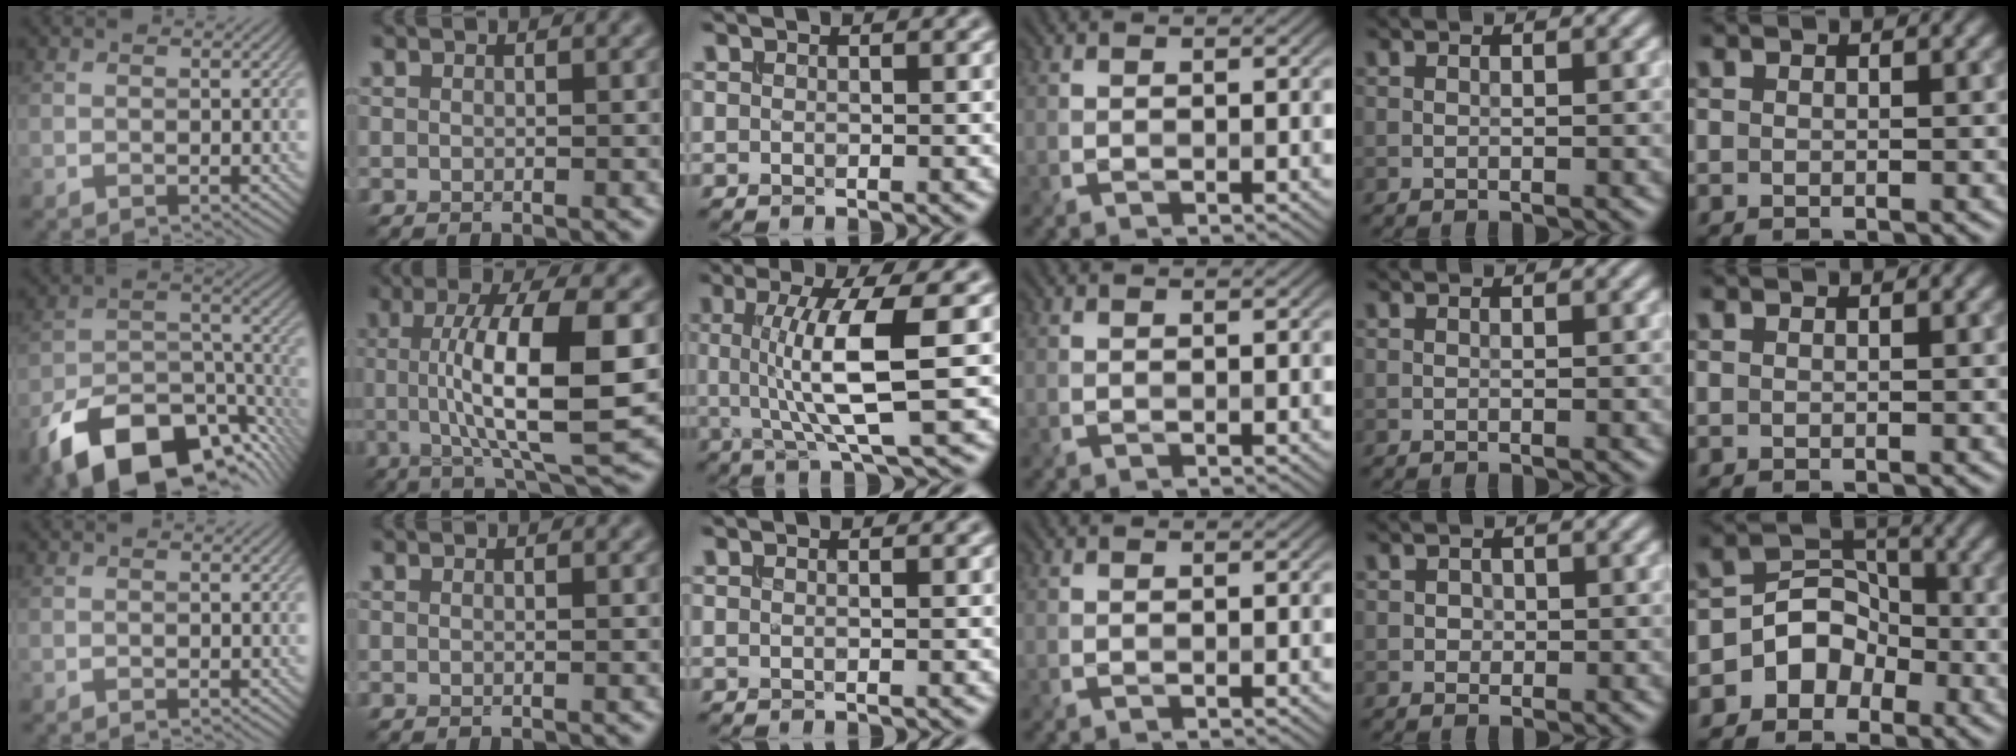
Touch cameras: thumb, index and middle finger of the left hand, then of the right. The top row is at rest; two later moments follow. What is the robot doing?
{"motion": "insert", "object": "drawer"}